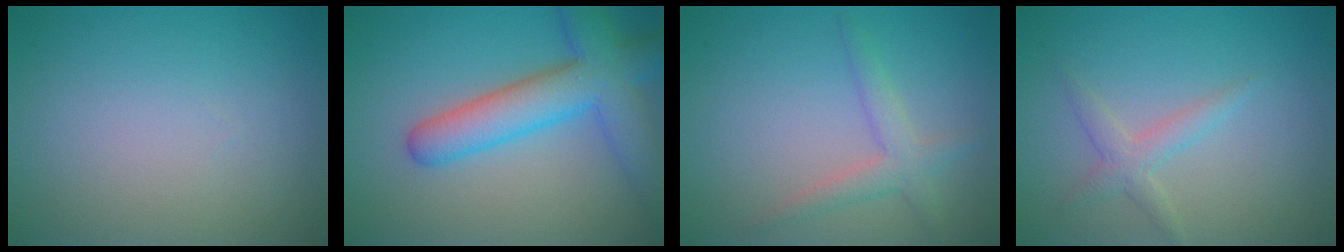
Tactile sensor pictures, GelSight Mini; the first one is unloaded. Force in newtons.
{"total": 7.4, "press": 7.4, "slide": 0.3}
{"total": 2.4, "press": 2.4, "slide": 0.1}
{"total": 2.0, "press": 2.0, "slide": 0.0}